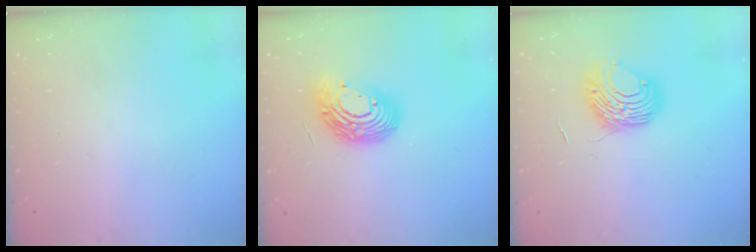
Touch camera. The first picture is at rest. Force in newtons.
{"total": 14.7, "press": 14.6, "slide": 1.0}
{"total": 8.7, "press": 8.7, "slide": 0.4}